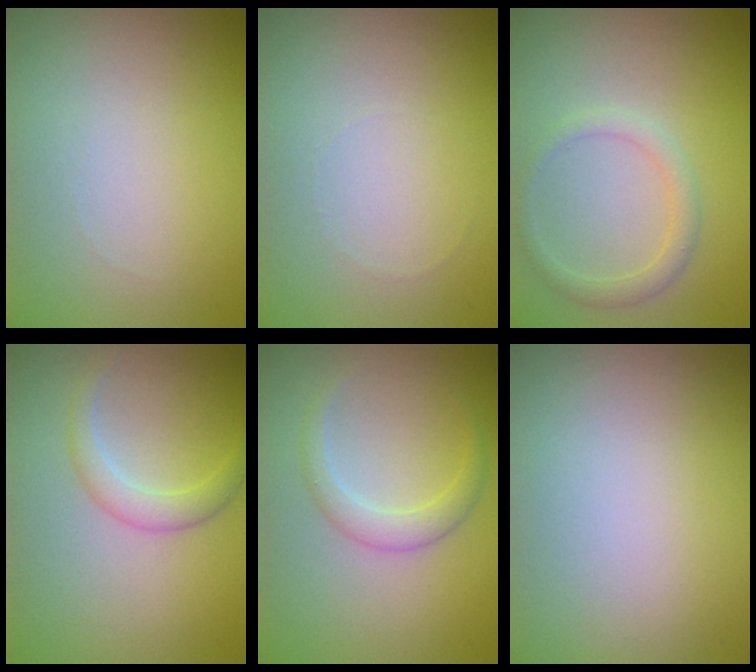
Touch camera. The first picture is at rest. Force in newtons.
{"total": 0.0}
{"total": 1.8, "press": 1.8, "slide": 0.2}
{"total": 1.9, "press": 1.9, "slide": 0.2}
{"total": 1.9, "press": 1.9, "slide": 0.1}
{"total": 0.0}